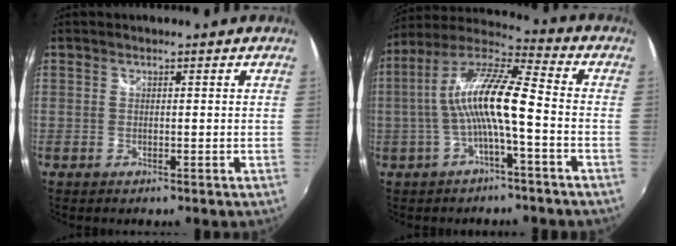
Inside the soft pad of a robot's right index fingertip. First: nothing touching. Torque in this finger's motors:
{"motor_torque": [1.33, -0.59, 1.01, 0.21]}